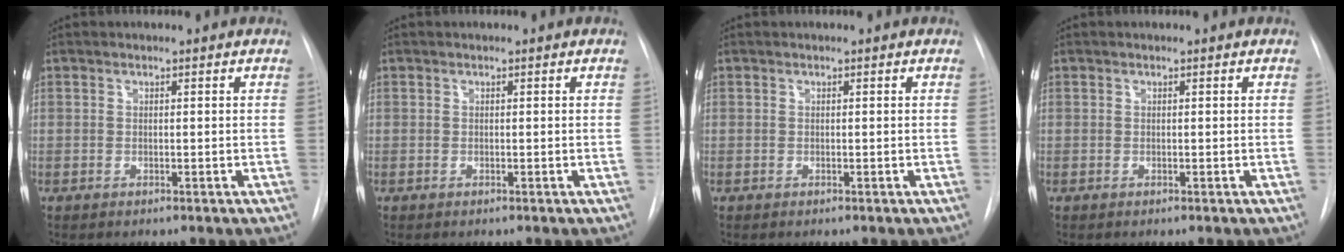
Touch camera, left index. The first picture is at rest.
{"total": 0.0}
{"total": 0.0}
{"total": 0.0}